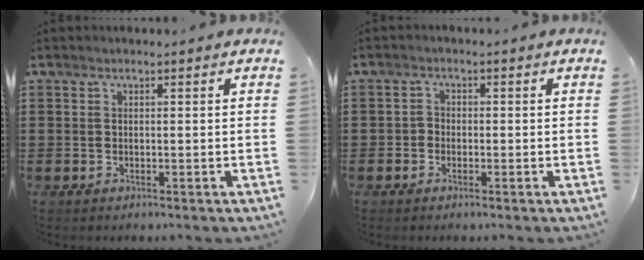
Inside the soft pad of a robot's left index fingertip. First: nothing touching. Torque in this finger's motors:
{"motor_torque": [-0.25, 0.55, -0.06, 0.00]}